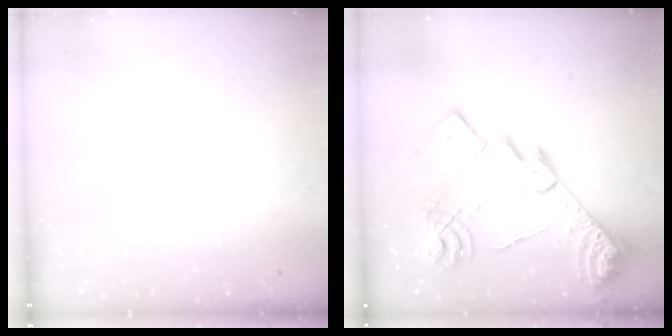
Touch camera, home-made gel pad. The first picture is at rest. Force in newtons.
{"total": 26.5, "press": 26.4, "slide": 2.2}